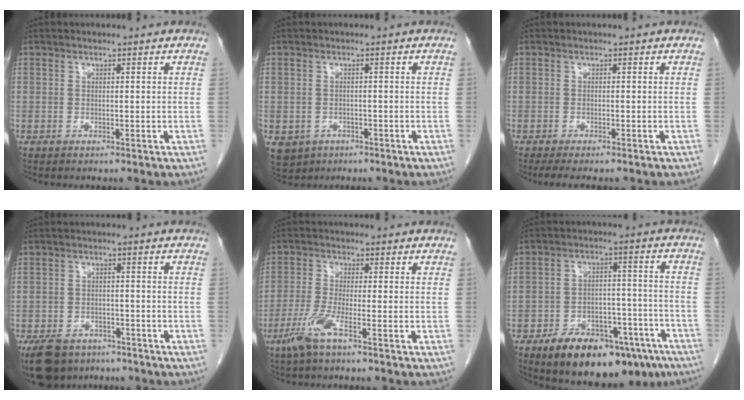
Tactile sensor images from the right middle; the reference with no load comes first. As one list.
[{"total": 5.7, "force": [-2.9, 4.7, 1.5], "torque": [-0.033, -0.001, -0.038]}, {"total": 5.2, "force": [-4.4, 1.2, 2.7], "torque": [-0.036, -0.012, -0.063]}, {"total": 10.1, "force": [-7.5, 5.6, 3.8], "torque": [-0.079, -0.006, -0.115]}, {"total": 3.8, "force": [-2.3, -0.1, 3.1], "torque": [-0.070, -0.009, -0.051]}, {"total": 17.8, "force": [-12.4, 7.6, 10.2], "torque": [-0.118, 0.029, -0.184]}]